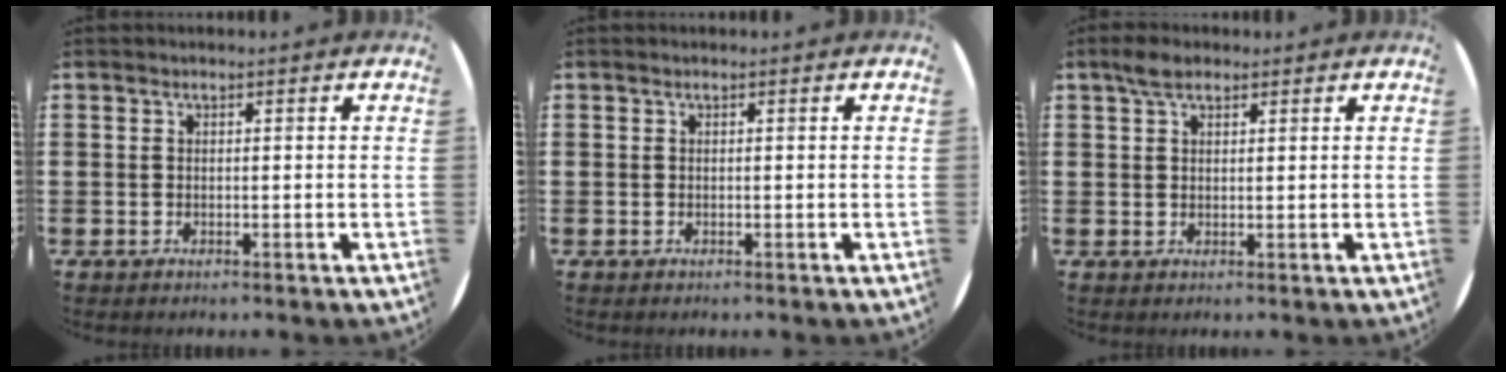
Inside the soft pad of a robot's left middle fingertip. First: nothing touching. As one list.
[{"total": 0.0}, {"total": 3.0, "force": [2.2, 1.4, 1.5], "torque": [-0.023, 0.005, 0.038]}]